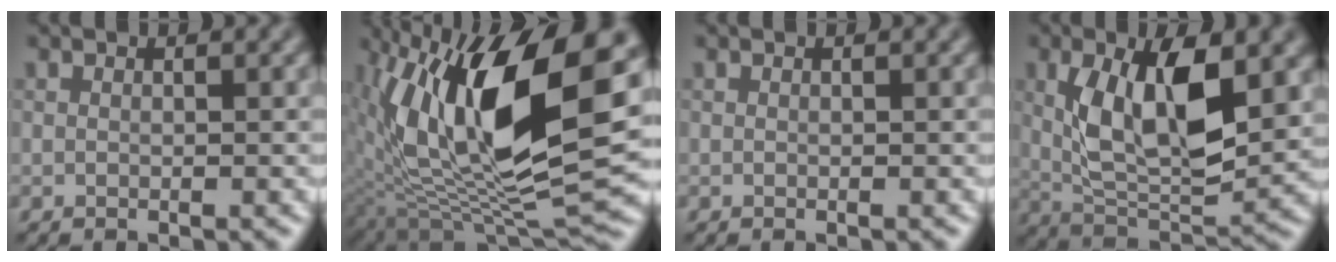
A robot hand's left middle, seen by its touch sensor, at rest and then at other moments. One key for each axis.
{"total": 15.9, "fx": 4.2, "fy": 6.9, "fz": 13.7, "tx": -0.253, "ty": 0.008, "tz": 0.079}
{"total": 0.0}
{"total": 8.7, "fx": 1.5, "fy": 4.0, "fz": 7.6, "tx": -0.151, "ty": -0.002, "tz": 0.039}